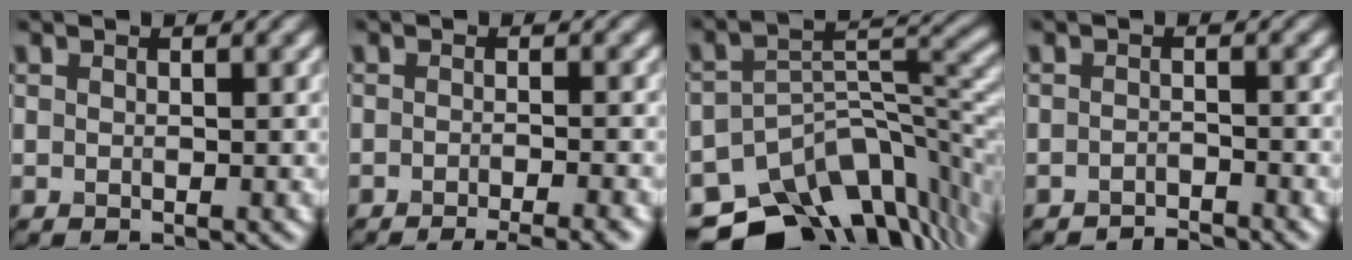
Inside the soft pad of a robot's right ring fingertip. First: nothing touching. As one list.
[{"total": 4.9, "force": [-3.5, 1.1, 3.2], "torque": [-0.030, 0.002, -0.045]}, {"total": 12.9, "force": [-8.4, 6.8, 6.9], "torque": [-0.116, -0.012, -0.129]}, {"total": 1.9, "force": [-1.9, 0.1, 0.2], "torque": [0.002, 0.003, -0.034]}]